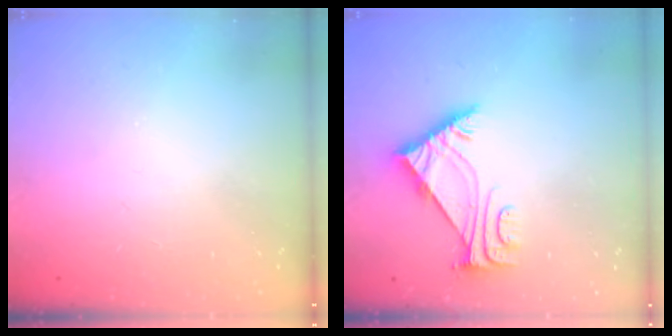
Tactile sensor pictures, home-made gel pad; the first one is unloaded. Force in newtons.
{"total": 6.1, "press": 6.0, "slide": 1.1}